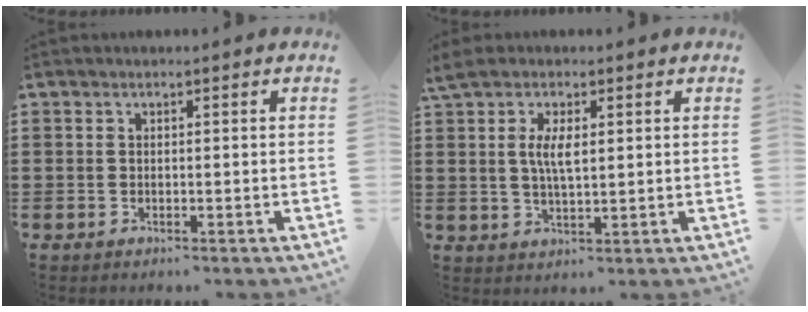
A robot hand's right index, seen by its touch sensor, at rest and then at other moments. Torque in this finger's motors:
{"motor_torque": [0.41, 0.41, 0.74, 0.20]}